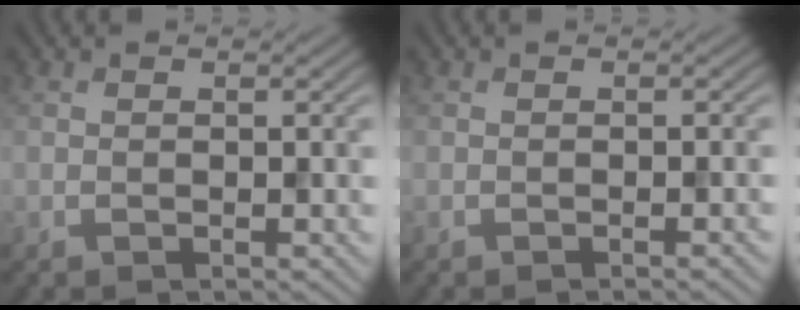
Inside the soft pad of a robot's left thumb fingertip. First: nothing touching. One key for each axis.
{"total": 0.0}